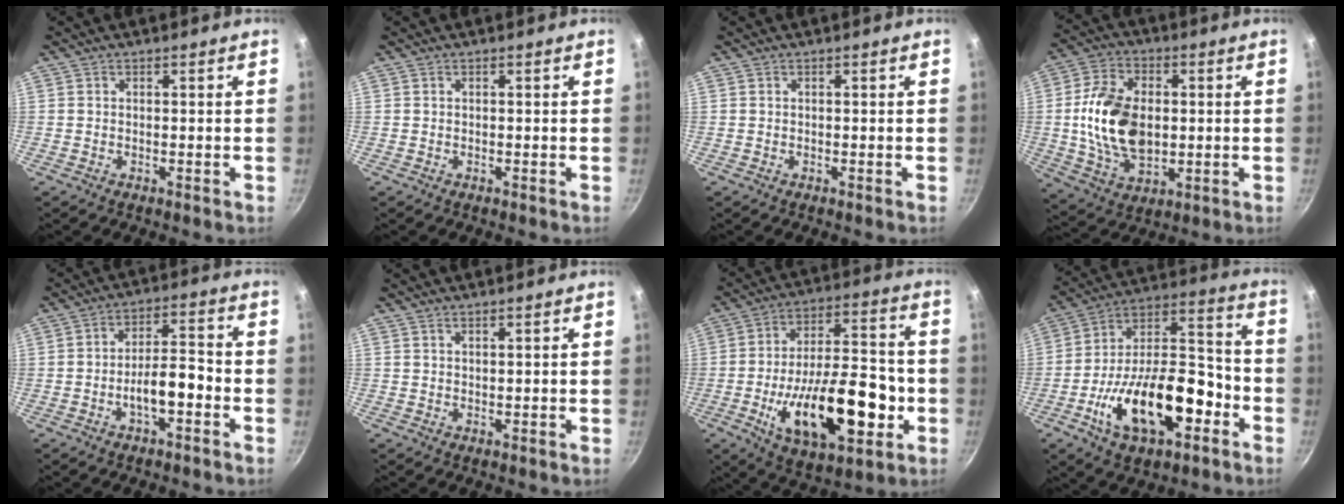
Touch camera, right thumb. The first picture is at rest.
{"total": 0.0}
{"total": 0.0}
{"total": 16.0, "force": [0.3, 10.5, 12.1], "torque": [-0.204, 0.003, 0.008]}
{"total": 7.5, "force": [-2.9, 2.9, 6.3], "torque": [-0.090, 0.040, -0.049]}
{"total": 1.0, "force": [0.9, 0.0, 0.5], "torque": [-0.004, -0.013, 0.012]}
{"total": 24.0, "force": [-6.3, 11.5, 20.2], "torque": [-0.294, 0.031, -0.091]}
{"total": 23.3, "force": [-8.6, 11.7, 18.2], "torque": [-0.274, 0.061, -0.140]}